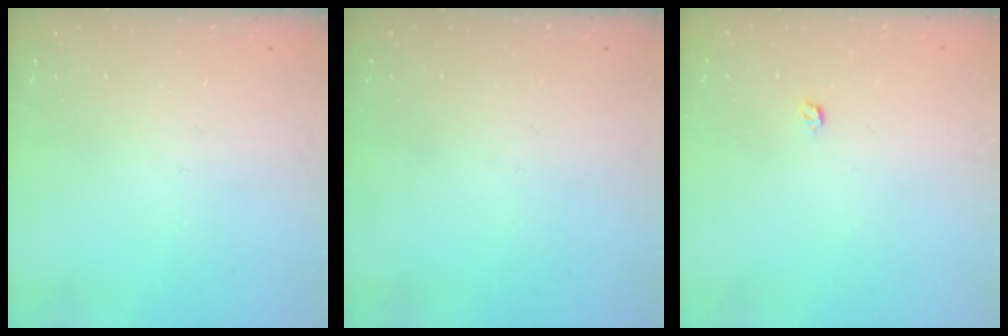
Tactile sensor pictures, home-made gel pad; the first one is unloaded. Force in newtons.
{"total": 0.0}
{"total": 3.0, "press": 2.9, "slide": 0.4}